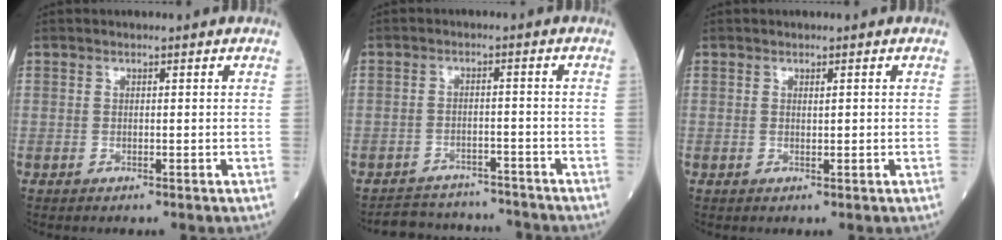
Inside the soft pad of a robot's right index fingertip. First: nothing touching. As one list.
[{"total": 9.8, "force": [-9.2, 3.0, 1.2], "torque": [-0.017, 0.020, -0.131]}, {"total": 0.6, "force": [0.2, 0.1, 0.6], "torque": [-0.013, -0.002, 0.004]}]